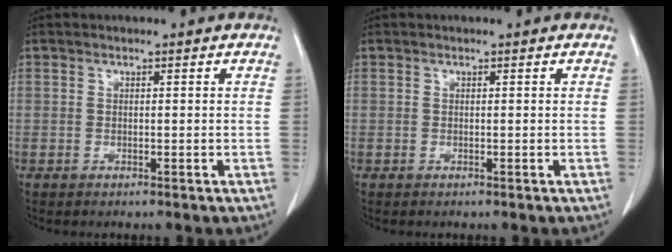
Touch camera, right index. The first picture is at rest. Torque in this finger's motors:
{"motor_torque": [0.00, 0.00, 0.00, 0.00]}